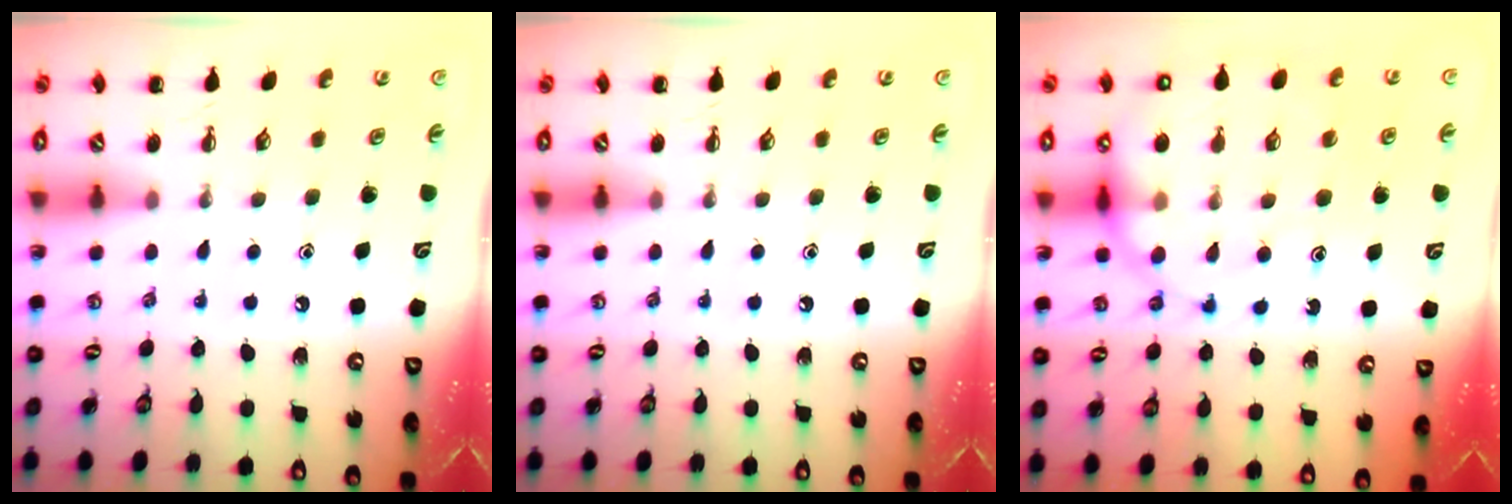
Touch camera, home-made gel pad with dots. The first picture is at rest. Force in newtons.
{"total": 0.0}
{"total": 16.5, "press": 16.4, "slide": 2.4}